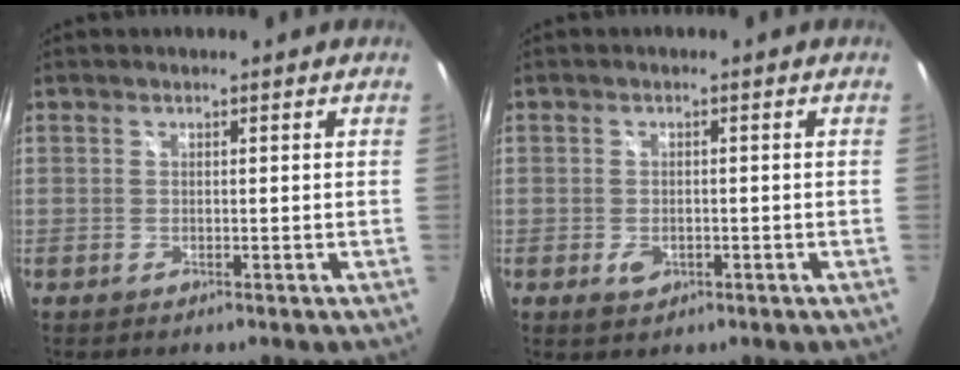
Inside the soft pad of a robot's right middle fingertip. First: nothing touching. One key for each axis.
{"total": 2.6, "fx": -1.1, "fy": 1.8, "fz": 1.6, "tx": -0.029, "ty": -0.004, "tz": -0.017}